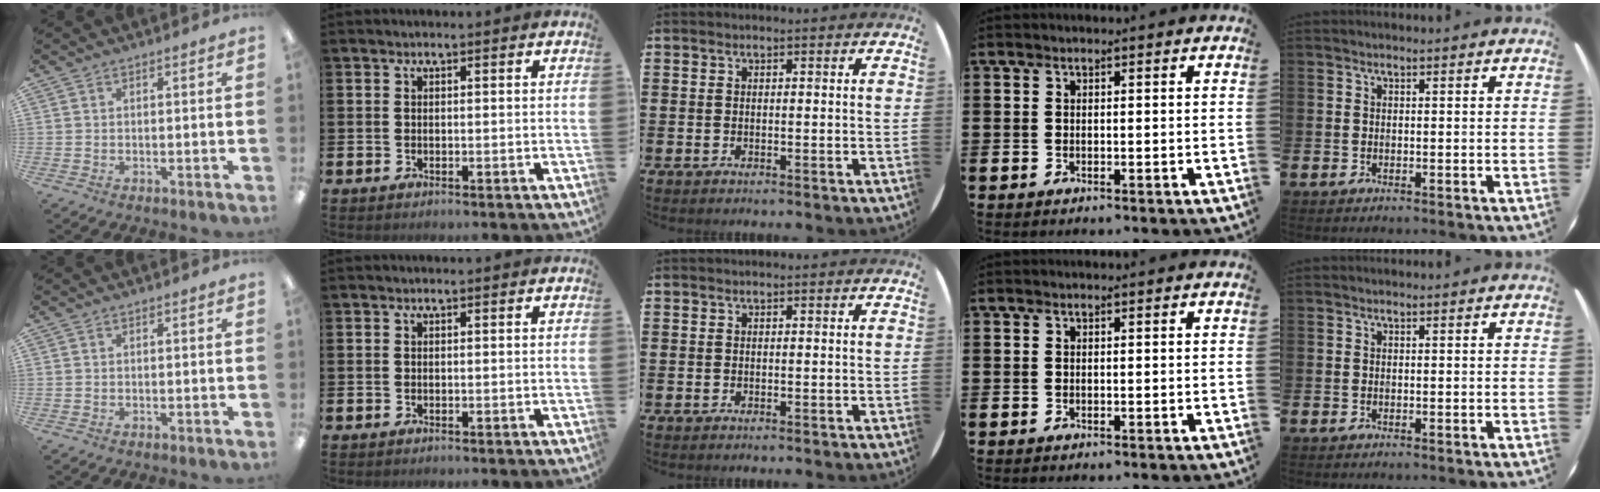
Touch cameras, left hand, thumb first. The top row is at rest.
{}